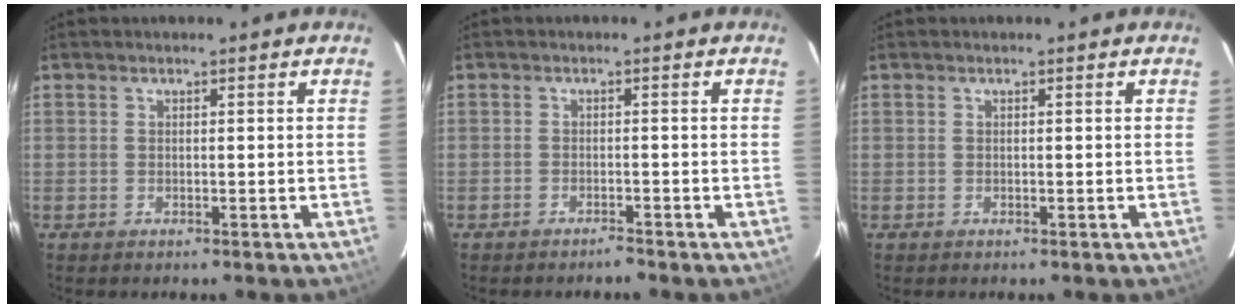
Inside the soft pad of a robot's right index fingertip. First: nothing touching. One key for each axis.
{"total": 1.6, "fx": -1.6, "fy": 0.1, "fz": 0.3, "tx": -0.016, "ty": 0.000, "tz": -0.028}
{"total": 0.0}